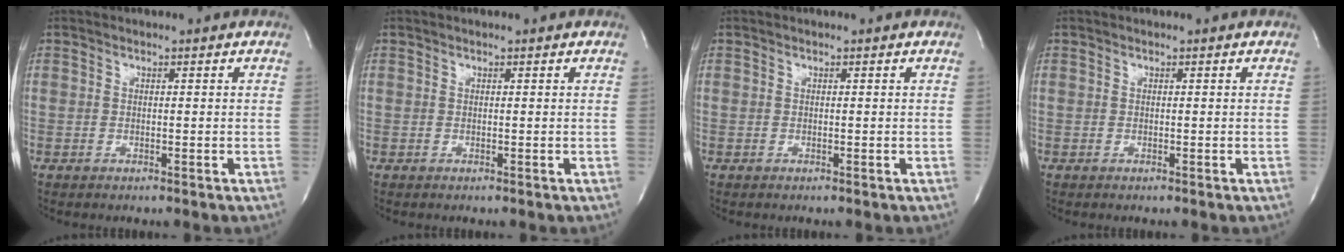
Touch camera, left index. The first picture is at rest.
{"total": 0.0}
{"total": 0.0}
{"total": 0.0}